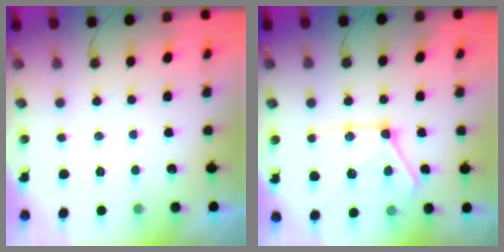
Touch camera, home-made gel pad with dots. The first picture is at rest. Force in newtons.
{"total": 18.7, "press": 18.7, "slide": 0.9}